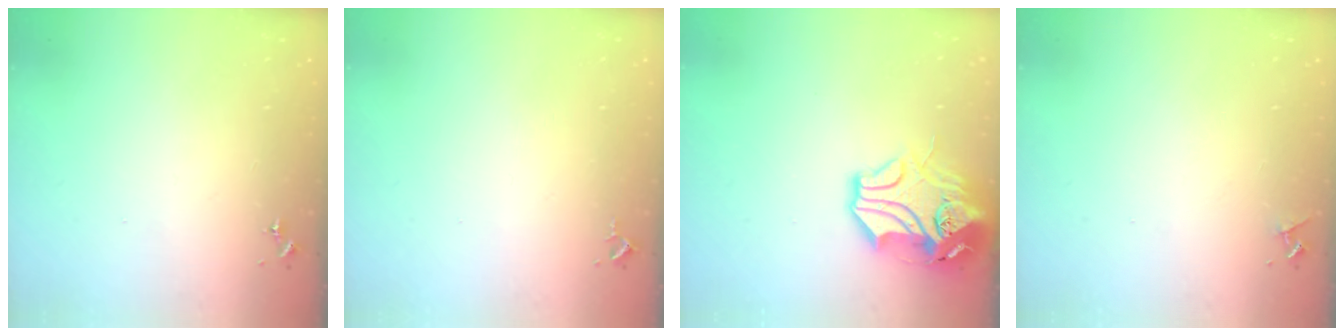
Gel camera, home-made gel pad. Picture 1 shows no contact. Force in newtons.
{"total": 2.6, "press": 2.6, "slide": 0.4}
{"total": 14.5, "press": 14.3, "slide": 1.9}
{"total": 4.2, "press": 4.2, "slide": 0.5}